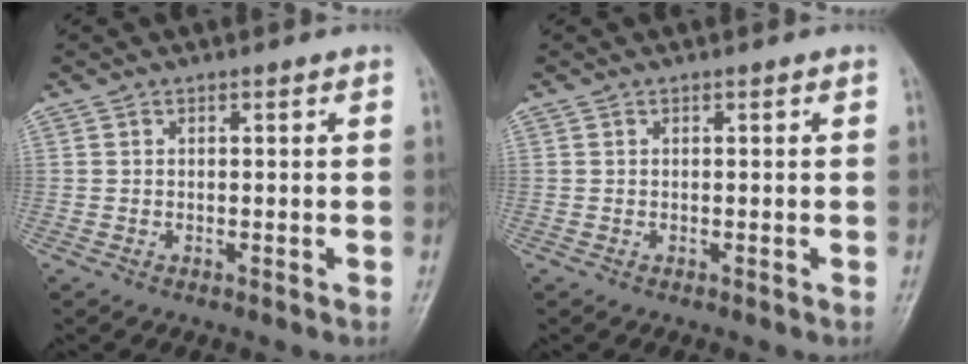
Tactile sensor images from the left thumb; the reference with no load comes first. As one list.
[{"total": 0.0}]